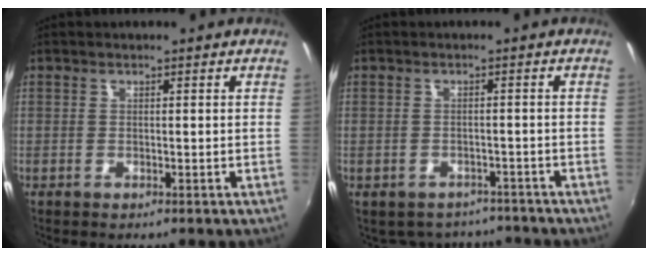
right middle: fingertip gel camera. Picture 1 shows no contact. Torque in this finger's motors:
{"motor_torque": [-0.67, -0.48, -0.24, -0.07]}